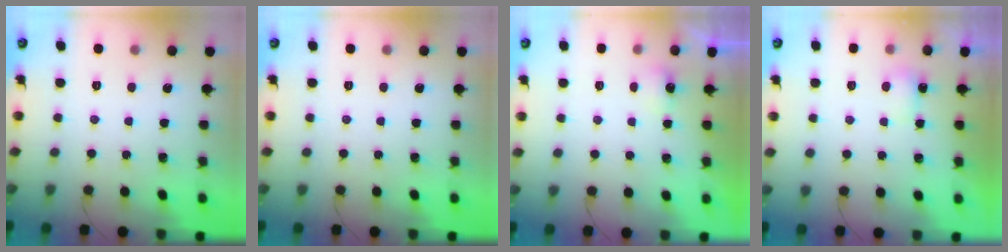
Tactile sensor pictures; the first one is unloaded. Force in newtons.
{"total": 0.0}
{"total": 2.4, "press": 2.3, "slide": 0.6}
{"total": 3.0, "press": 2.9, "slide": 0.8}